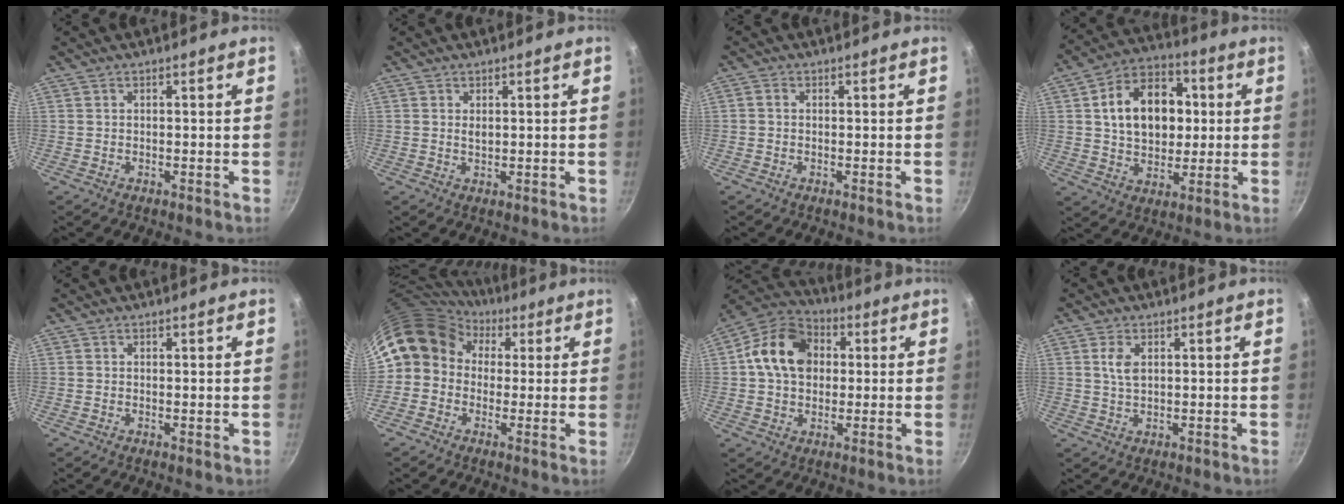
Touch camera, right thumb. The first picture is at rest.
{"total": 1.5, "force": [0.4, 0.9, 1.1], "torque": [-0.018, -0.002, 0.009]}
{"total": 1.0, "force": [-0.1, 0.9, 0.6], "torque": [-0.012, 0.005, -0.003]}
{"total": 16.7, "force": [2.7, 11.9, 11.4], "torque": [-0.143, 0.016, 0.037]}
{"total": 0.0}
{"total": 11.1, "force": [2.8, 9.5, 5.1], "torque": [-0.069, 0.018, 0.028]}
{"total": 13.8, "force": [2.0, 10.6, 8.6], "torque": [-0.121, 0.021, 0.016]}
{"total": 2.7, "force": [1.0, 1.4, 2.0], "torque": [-0.038, -0.007, 0.021]}